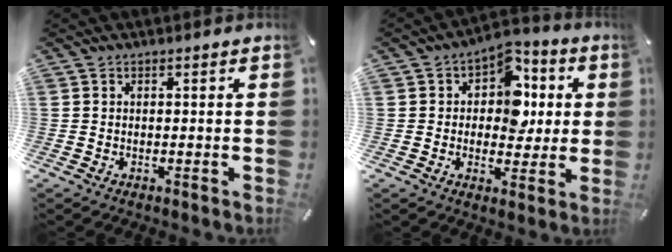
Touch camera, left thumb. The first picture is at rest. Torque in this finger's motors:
{"motor_torque": [1.60, 1.98, 0.74, -0.62, 0.08]}